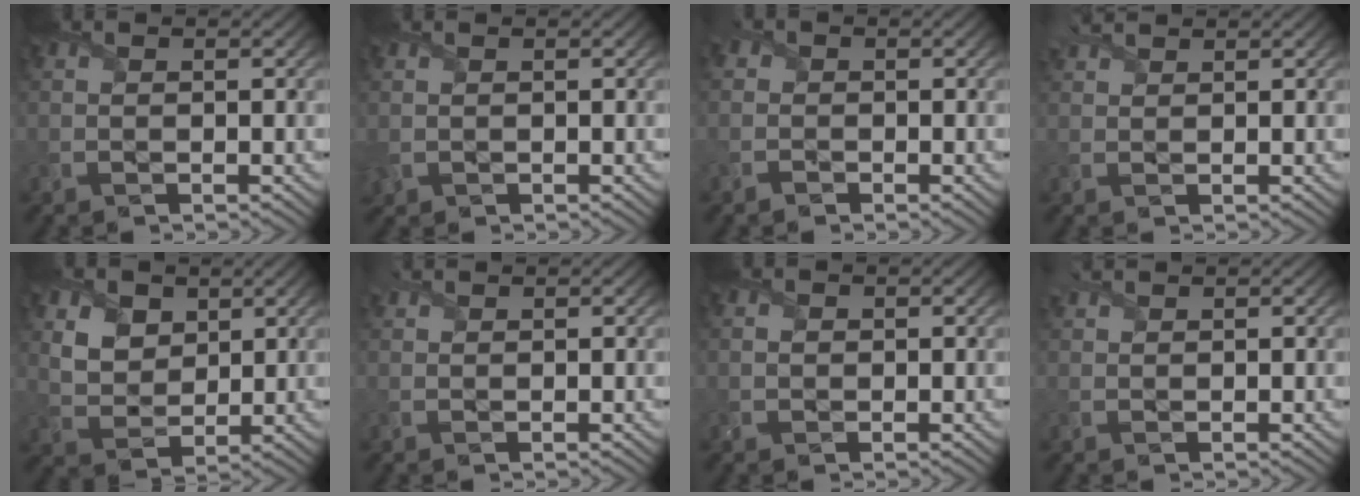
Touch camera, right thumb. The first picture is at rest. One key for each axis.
{"total": 0.9, "fx": 0.4, "fy": 0.8, "fz": 0.2, "tx": -0.017, "ty": -0.002, "tz": 0.006}
{"total": 1.7, "fx": -0.8, "fy": 1.5, "fz": 0.3, "tx": -0.006, "ty": 0.004, "tz": -0.021}
{"total": 2.5, "fx": 2.3, "fy": 0.4, "fz": 0.9, "tx": -0.029, "ty": 0.016, "tz": 0.044}
{"total": 6.1, "fx": 3.1, "fy": 4.3, "fz": 3.0, "tx": -0.098, "ty": -0.014, "tz": 0.049}
{"total": 1.2, "fx": 1.1, "fy": 0.1, "fz": 0.2, "tx": -0.010, "ty": 0.007, "tz": 0.022}
{"total": 0.6, "fx": 0.1, "fy": 0.5, "fz": 0.3, "tx": -0.014, "ty": 0.000, "tz": 0.001}
{"total": 1.6, "fx": 1.6, "fy": 0.1, "fz": 0.5, "tx": -0.016, "ty": 0.010, "tz": 0.032}